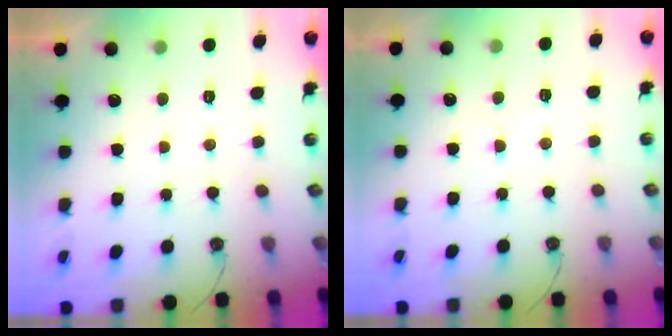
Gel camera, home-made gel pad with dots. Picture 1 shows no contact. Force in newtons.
{"total": 3.1, "press": 3.1, "slide": 0.5}